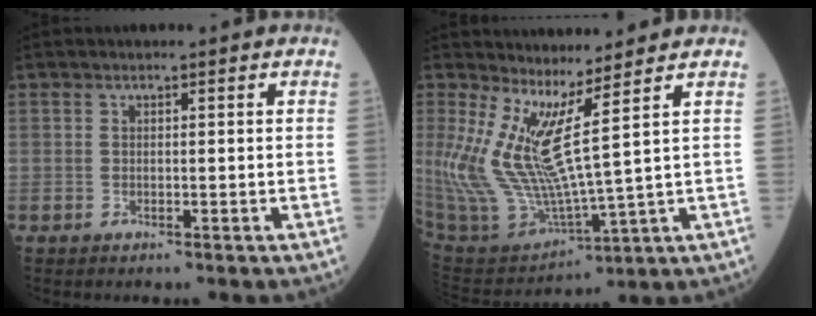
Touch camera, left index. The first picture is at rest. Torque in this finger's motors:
{"motor_torque": [1.18, -0.96, 1.06, 0.21]}